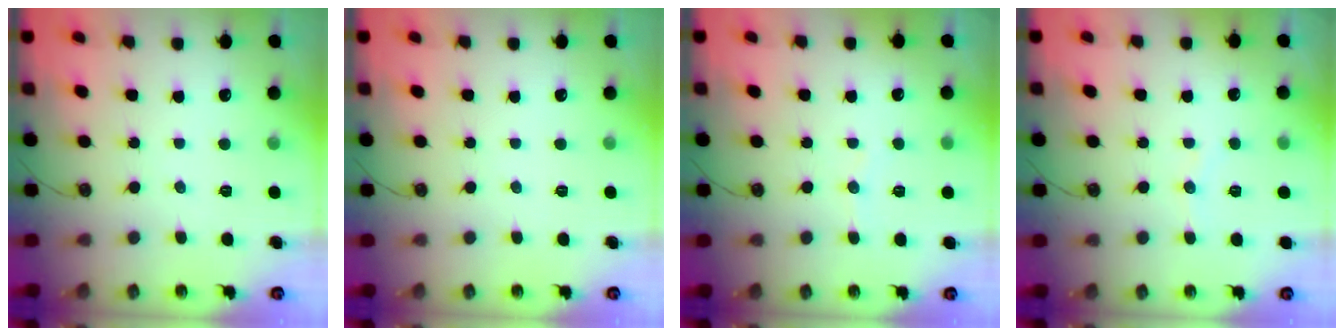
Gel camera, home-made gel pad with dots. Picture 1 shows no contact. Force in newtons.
{"total": 0.0}
{"total": 5.1, "press": 4.8, "slide": 1.8}
{"total": 4.4, "press": 4.2, "slide": 1.2}